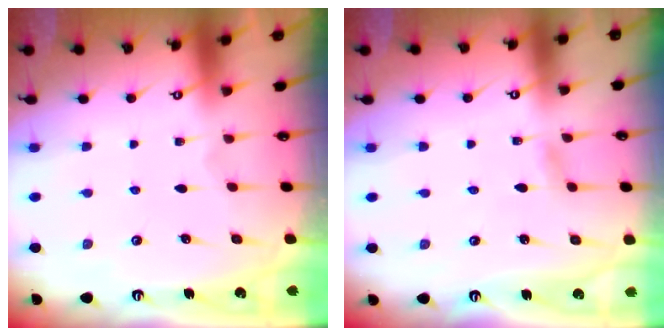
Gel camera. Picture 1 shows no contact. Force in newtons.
{"total": 2.8, "press": 2.8, "slide": 0.4}